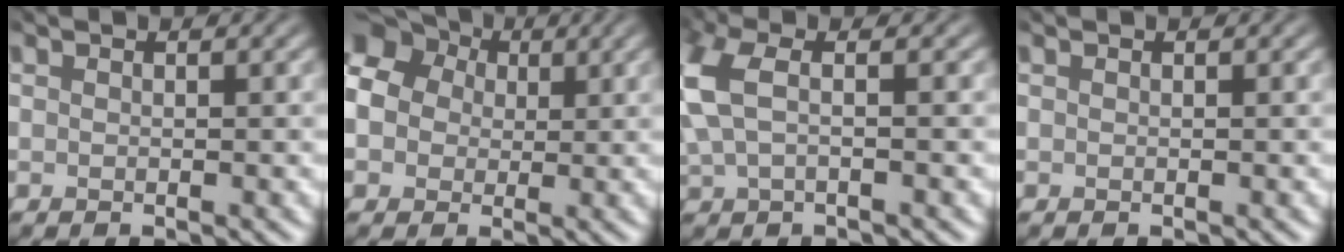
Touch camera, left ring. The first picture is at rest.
{"total": 10.9, "force": [3.2, 9.0, 5.1], "torque": [-0.121, 0.032, 0.048]}
{"total": 4.0, "force": [0.1, 1.9, 3.5], "torque": [-0.106, 0.004, 0.008]}
{"total": 0.0}